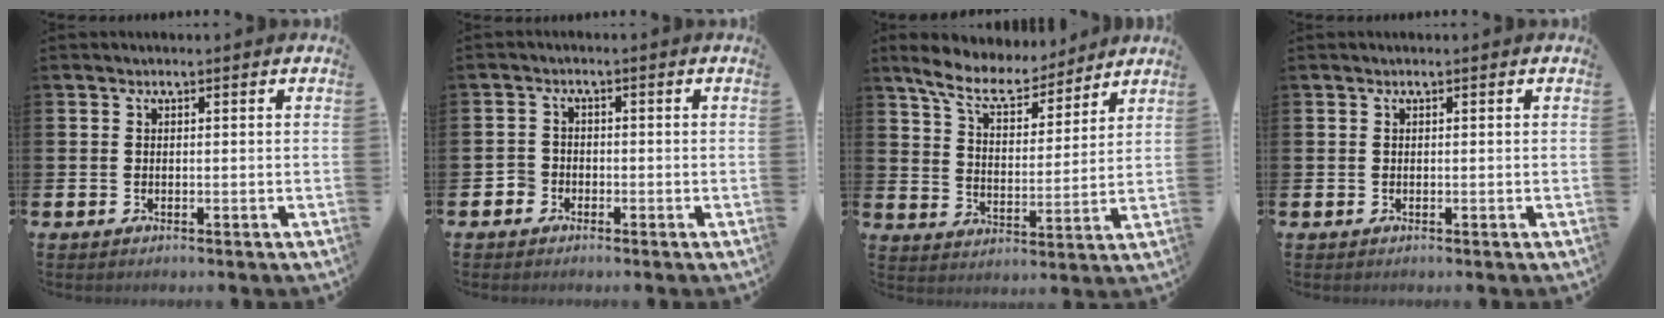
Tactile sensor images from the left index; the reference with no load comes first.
{"total": 2.4, "force": [-1.9, 1.3, -0.4], "torque": [-0.001, 0.006, -0.043]}
{"total": 7.9, "force": [7.2, 2.3, 2.4], "torque": [-0.074, -0.048, 0.126]}
{"total": 0.0}